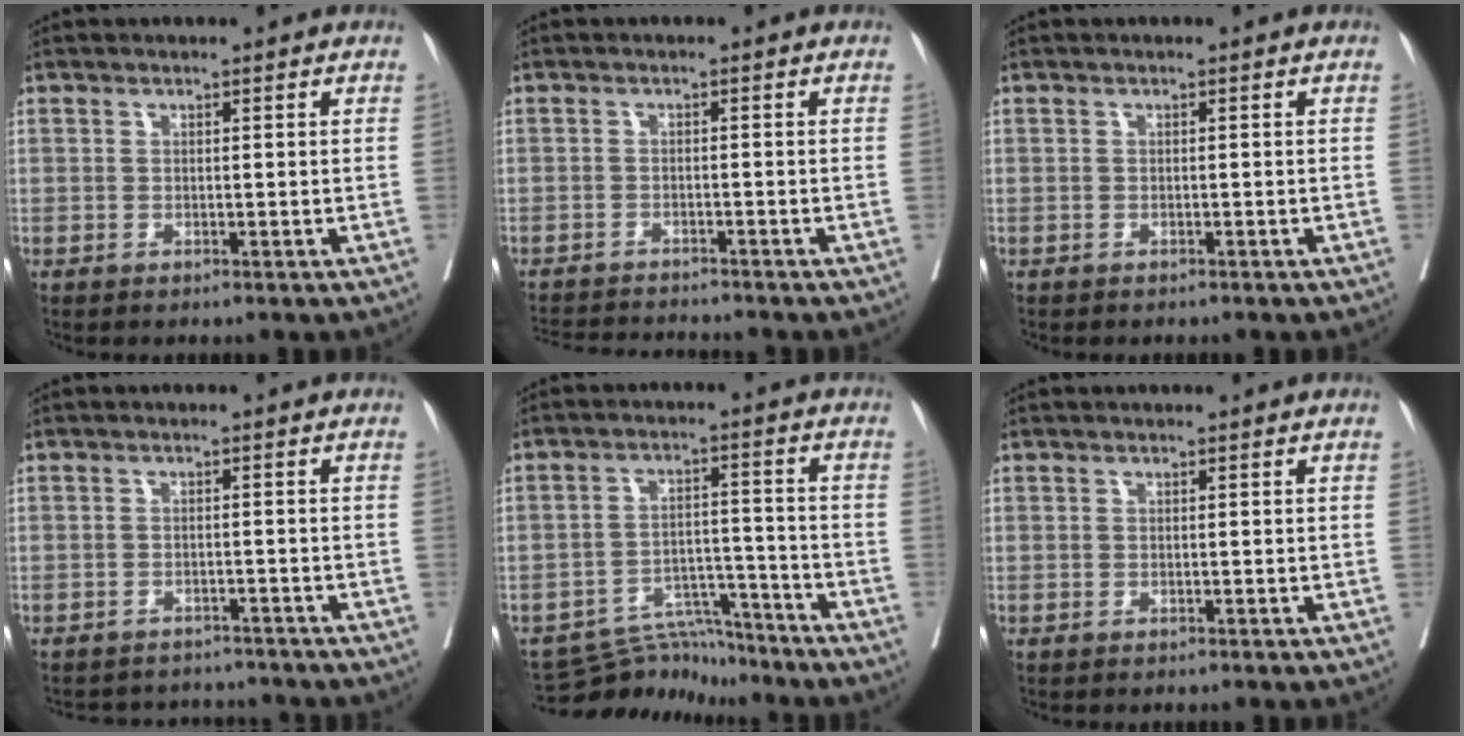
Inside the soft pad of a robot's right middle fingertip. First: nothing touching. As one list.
[{"total": 7.7, "force": [-7.5, 0.2, 1.8], "torque": [-0.024, -0.005, -0.116]}, {"total": 0.9, "force": [-0.8, 0.4, 0.3], "torque": [-0.010, 0.001, -0.012]}, {"total": 7.6, "force": [-7.3, 2.0, 0.6], "torque": [-0.007, 0.013, -0.090]}, {"total": 8.3, "force": [-8.1, 1.8, -0.5], "torque": [0.013, 0.024, -0.134]}, {"total": 0.0}]